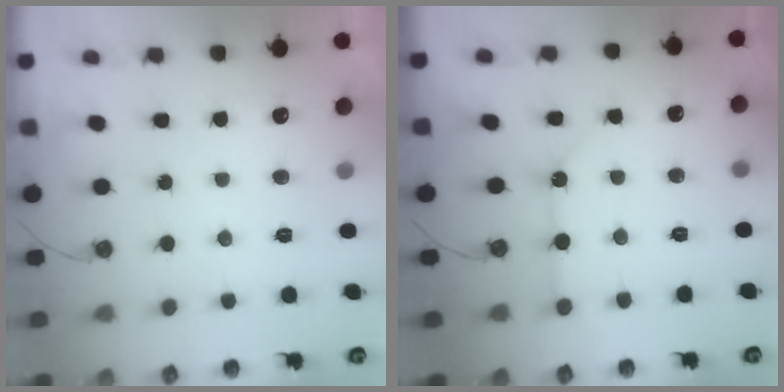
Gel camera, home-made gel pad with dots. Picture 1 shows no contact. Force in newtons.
{"total": 3.9, "press": 3.9, "slide": 0.4}